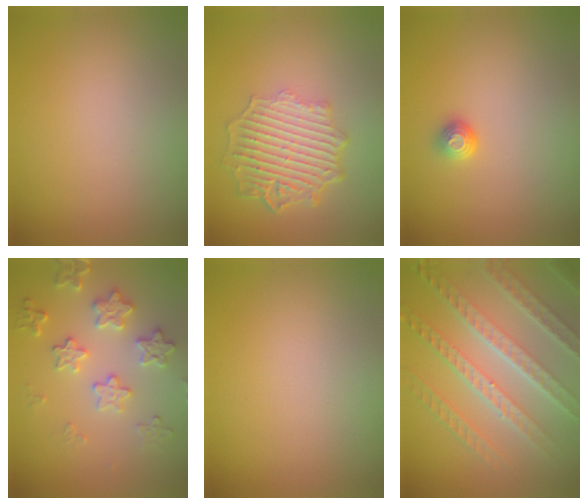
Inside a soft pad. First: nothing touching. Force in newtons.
{"total": 6.3, "press": 4.8, "slide": 4.1}
{"total": 1.2, "press": 0.9, "slide": 0.8}
{"total": 3.7, "press": 3.5, "slide": 1.4}
{"total": 0.0}
{"total": 7.8, "press": 5.6, "slide": 5.4}